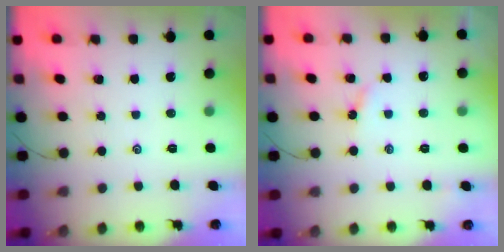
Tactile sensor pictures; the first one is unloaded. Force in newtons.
{"total": 3.0, "press": 3.0, "slide": 0.4}